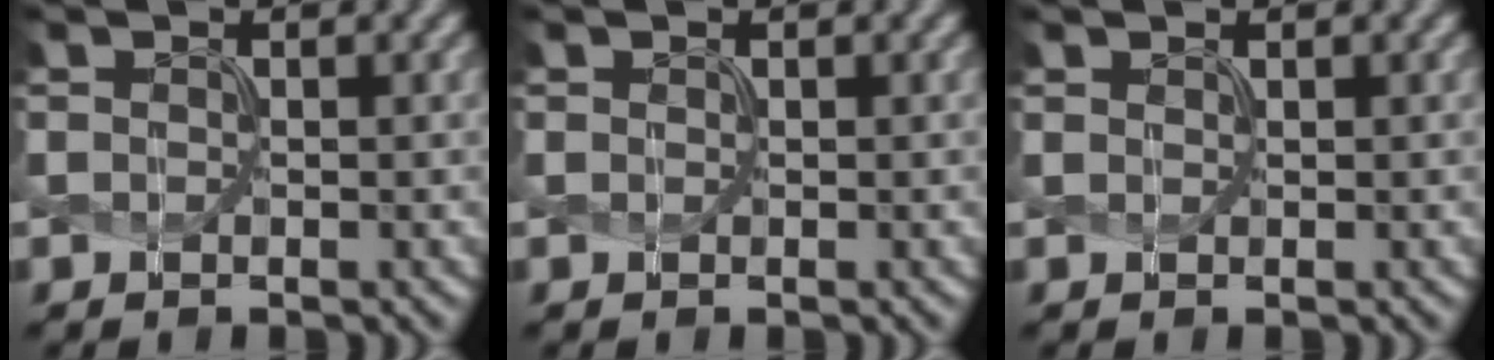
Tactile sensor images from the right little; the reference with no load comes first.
{"total": 0.9, "force": [-0.3, -0.2, -0.8], "torque": [0.014, 0.004, 0.002]}
{"total": 1.0, "force": [0.0, -0.4, -0.9], "torque": [0.015, 0.003, 0.010]}